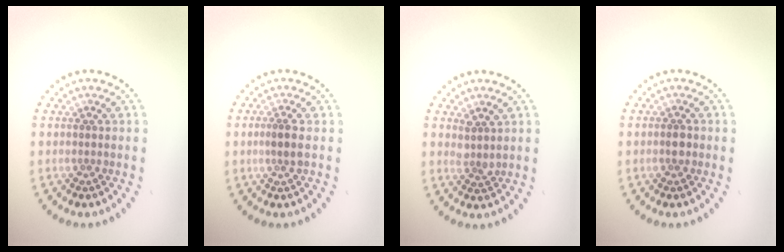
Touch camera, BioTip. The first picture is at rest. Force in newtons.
{"total": 1.7, "press": 1.4, "slide": 0.8}
{"total": 1.6, "press": 1.3, "slide": 1.0}
{"total": 1.1, "press": 1.1, "slide": 0.3}